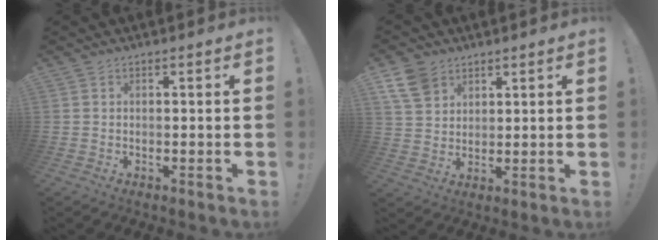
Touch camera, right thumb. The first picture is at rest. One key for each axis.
{"total": 8.7, "fx": 5.3, "fy": 5.9, "fz": 3.5, "tx": -0.065, "ty": -0.018, "tz": 0.108}